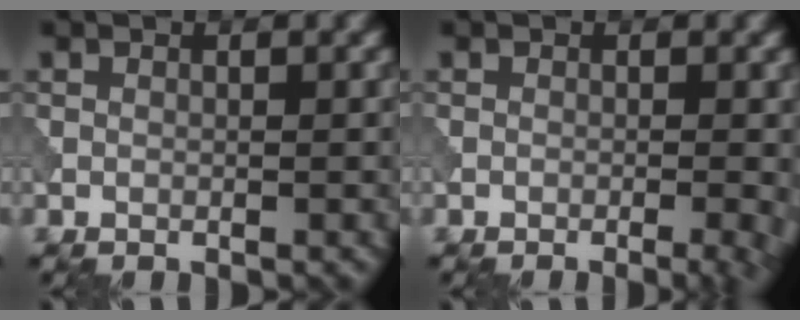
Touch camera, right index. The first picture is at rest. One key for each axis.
{"total": 3.1, "fx": -0.9, "fy": 0.9, "fz": 2.8, "tx": -0.024, "ty": 0.001, "tz": -0.012}